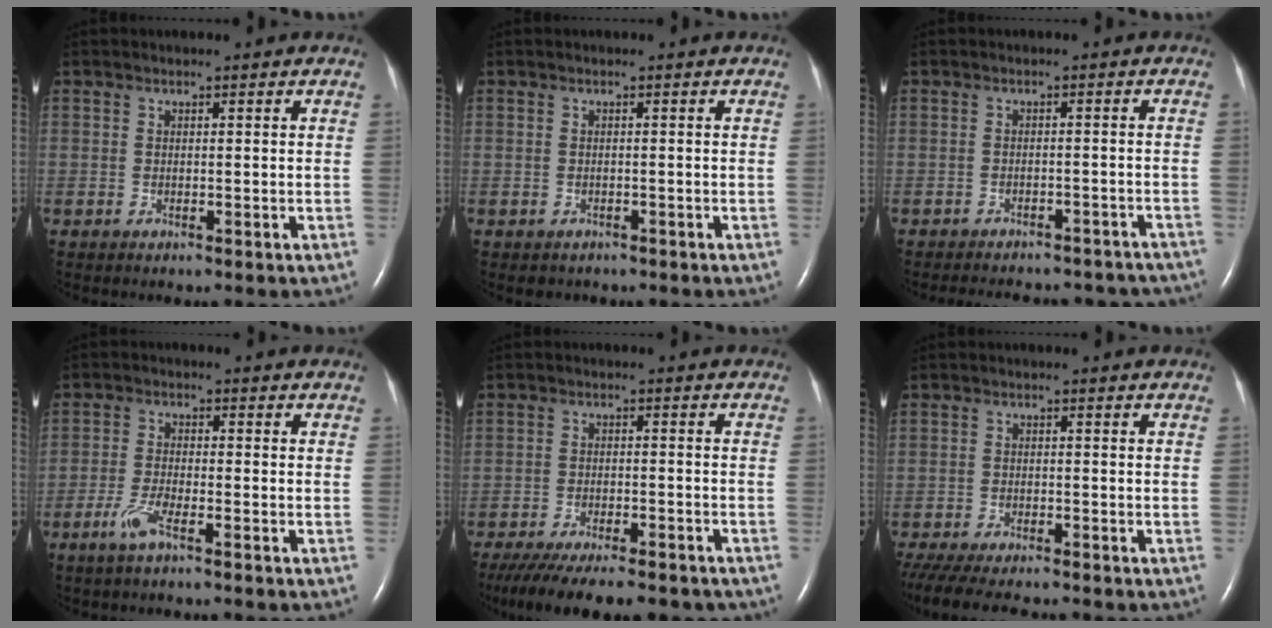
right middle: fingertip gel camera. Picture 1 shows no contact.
{"total": 1.4, "force": [-1.1, 0.9, 0.0], "torque": [-0.006, 0.001, -0.013]}
{"total": 17.7, "force": [-15.7, 6.2, 5.3], "torque": [-0.103, 0.003, -0.174]}
{"total": 4.1, "force": [-2.7, 0.5, 3.1], "torque": [-0.075, -0.006, -0.056]}
{"total": 19.6, "force": [-16.2, 5.4, 9.6], "torque": [-0.186, -0.029, -0.220]}
{"total": 12.8, "force": [-10.9, 2.7, 6.1], "torque": [-0.120, -0.025, -0.160]}